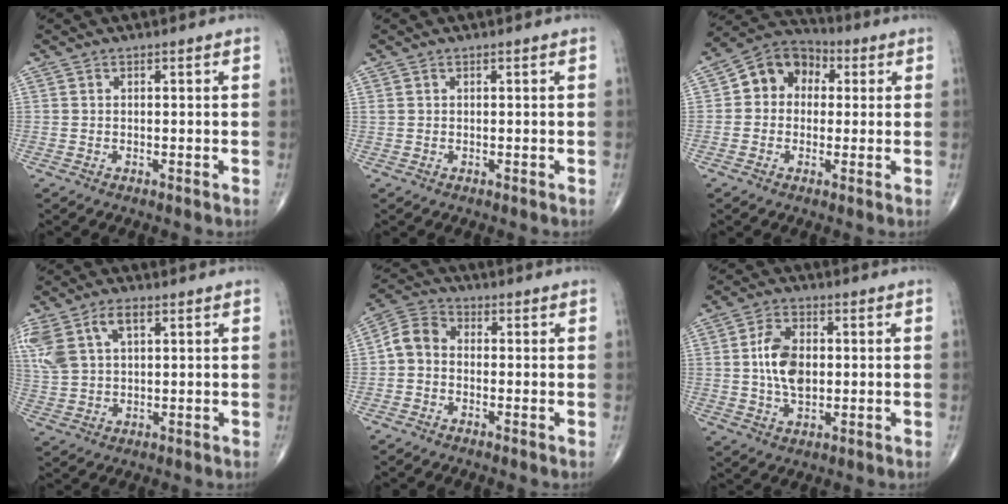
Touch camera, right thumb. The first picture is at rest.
{"total": 0.5, "force": [0.3, 0.2, 0.3], "torque": [-0.007, 0.008, 0.009]}
{"total": 9.8, "force": [1.5, 8.0, 5.5], "torque": [-0.059, 0.025, 0.008]}
{"total": 10.6, "force": [4.5, 5.8, 7.6], "torque": [-0.177, 0.009, 0.094]}
{"total": 5.7, "force": [-0.7, 4.4, 3.5], "torque": [-0.053, 0.019, -0.033]}
{"total": 8.8, "force": [0.5, 5.3, 7.0], "torque": [-0.121, 0.003, 0.010]}